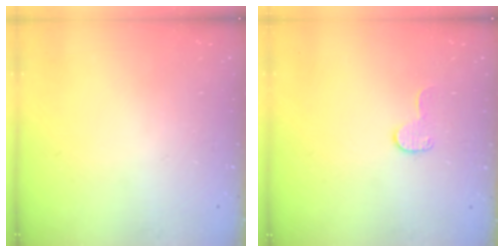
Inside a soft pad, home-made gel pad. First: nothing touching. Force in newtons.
{"total": 7.6, "press": 7.6, "slide": 0.1}